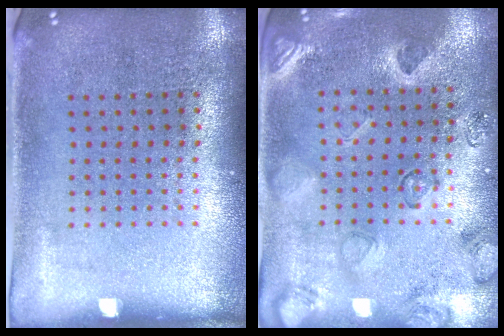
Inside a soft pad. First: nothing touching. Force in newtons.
{"total": 2.3, "press": 2.0, "slide": 1.1}